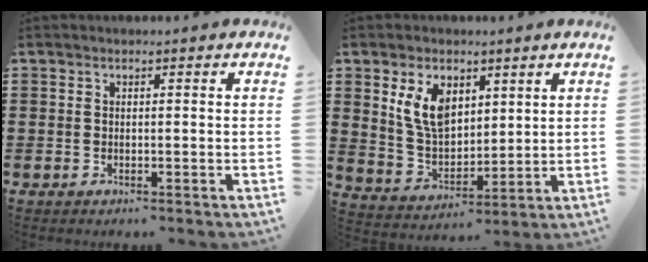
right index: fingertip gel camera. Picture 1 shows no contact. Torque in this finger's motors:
{"motor_torque": [0.79, -0.02, 0.54, 0.15]}